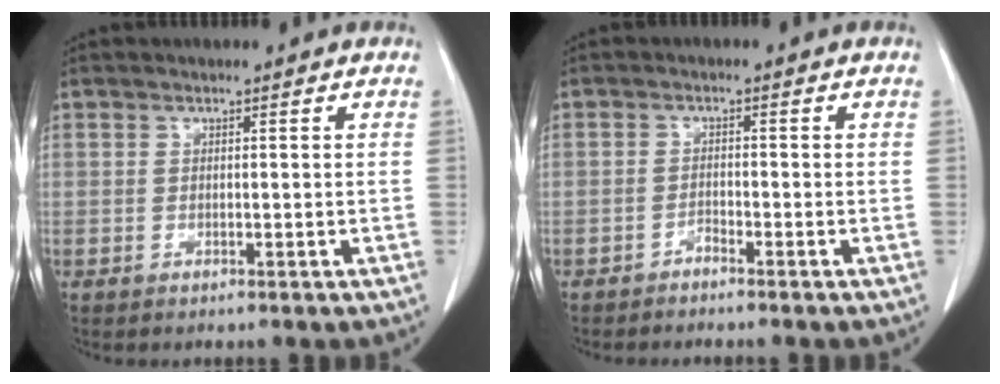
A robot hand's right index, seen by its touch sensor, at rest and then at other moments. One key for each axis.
{"total": 1.2, "fx": -1.1, "fy": 0.0, "fz": 0.4, "tx": -0.004, "ty": 0.002, "tz": -0.020}